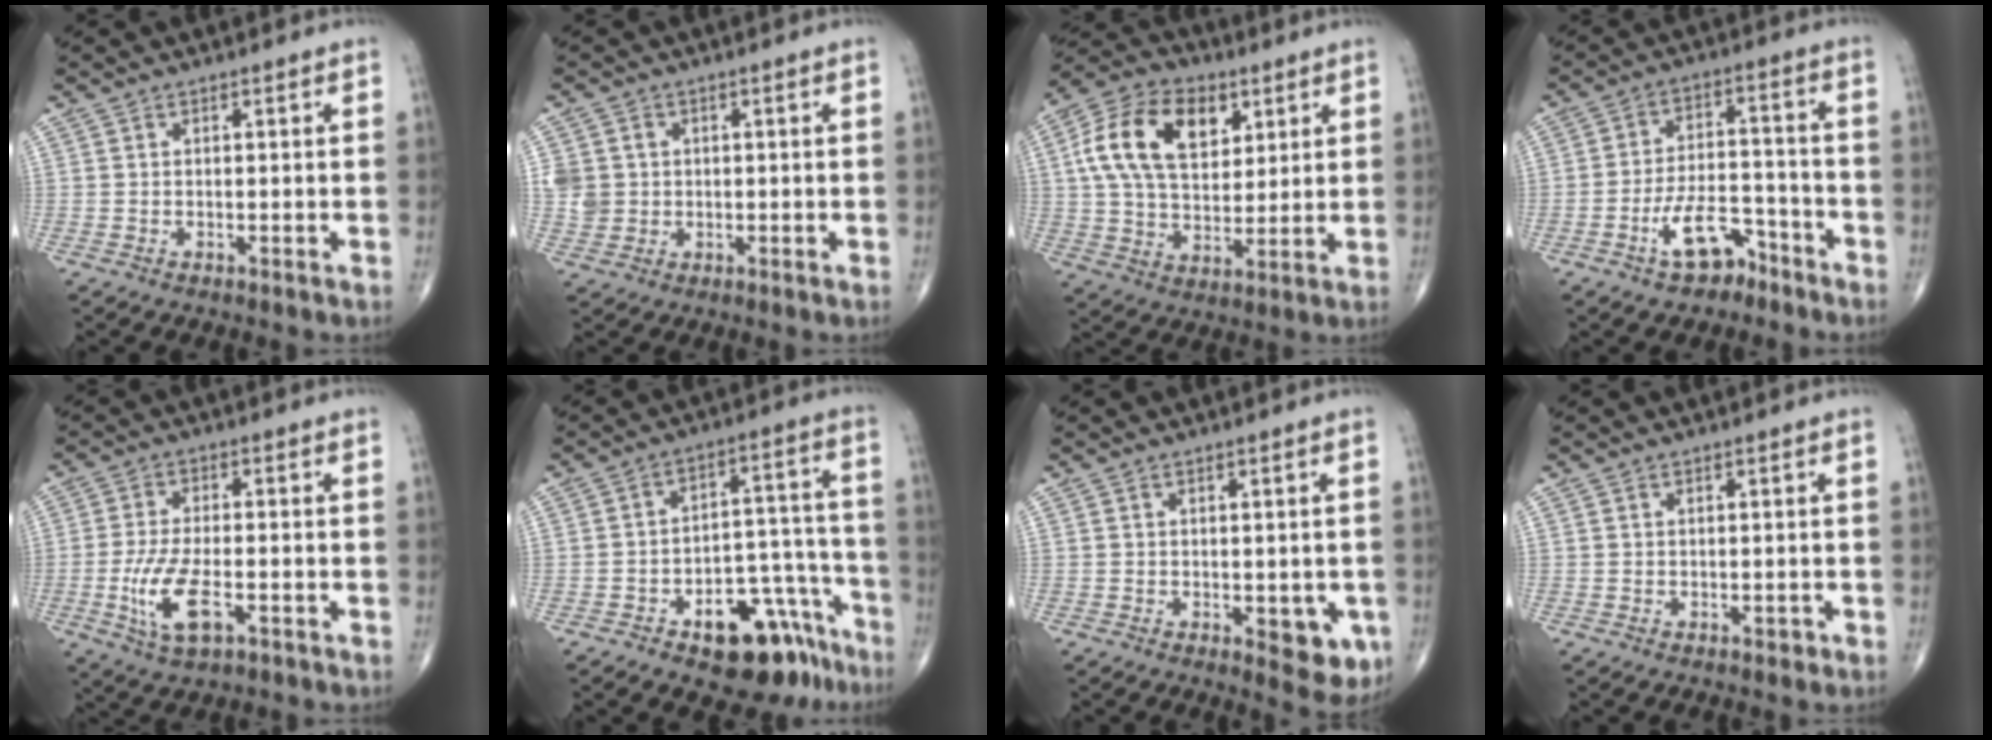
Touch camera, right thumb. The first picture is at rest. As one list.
[{"total": 4.9, "force": [0.5, 4.5, 1.9], "torque": [-0.020, 0.003, 0.017]}, {"total": 17.5, "force": [5.8, 11.0, 12.3], "torque": [-0.207, -0.002, 0.101]}, {"total": 8.9, "force": [-5.5, 4.5, 5.3], "torque": [-0.079, 0.048, -0.093]}, {"total": 9.3, "force": [-3.0, 3.9, 7.9], "torque": [-0.166, 0.003, -0.052]}, {"total": 15.3, "force": [-9.2, 7.7, 9.4], "torque": [-0.079, 0.091, -0.125]}, {"total": 6.8, "force": [-1.9, 3.2, 5.7], "torque": [-0.045, -0.008, -0.016]}, {"total": 0.8, "force": [-0.2, 0.5, 0.5], "torque": [-0.004, 0.000, -0.004]}]